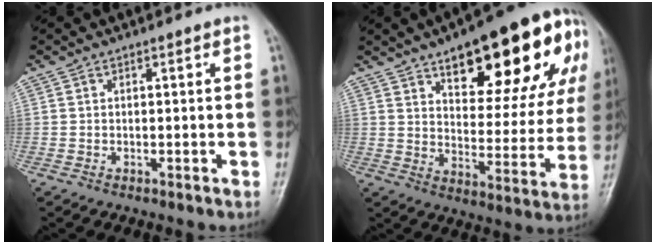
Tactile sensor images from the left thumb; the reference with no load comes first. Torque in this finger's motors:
{"motor_torque": [2.29, 2.28, 1.68, -1.09, 0.11]}